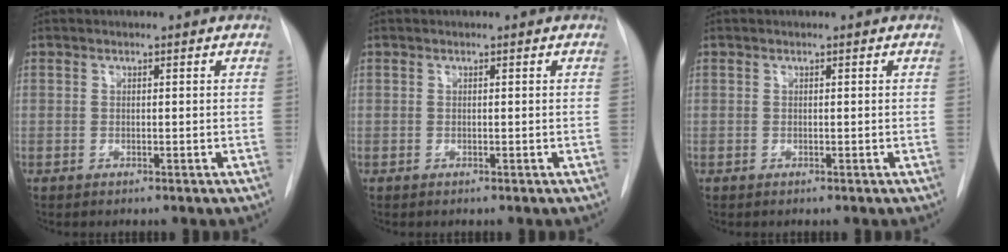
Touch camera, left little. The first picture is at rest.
{"total": 0.0}
{"total": 0.0}